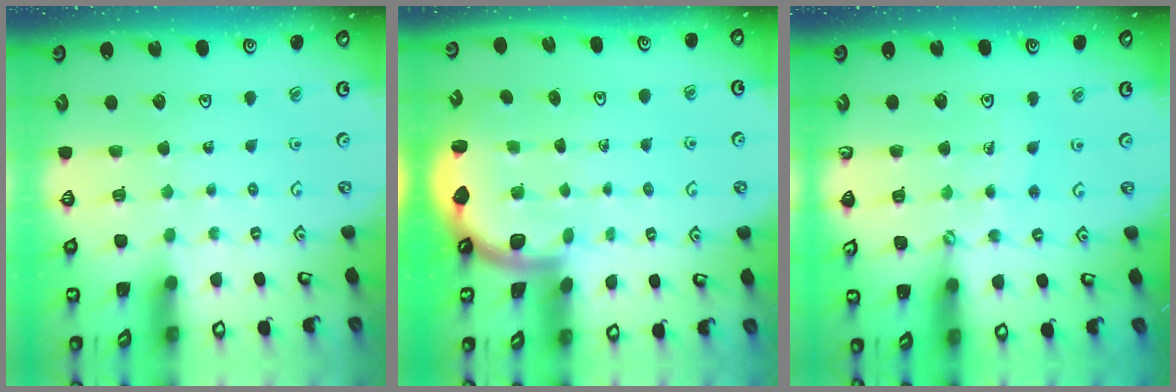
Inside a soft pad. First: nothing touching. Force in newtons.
{"total": 1.7, "press": 1.7, "slide": 0.2}
{"total": 3.6, "press": 3.3, "slide": 1.3}